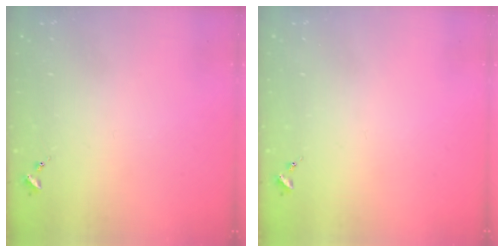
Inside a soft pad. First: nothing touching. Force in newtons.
{"total": 0.0}